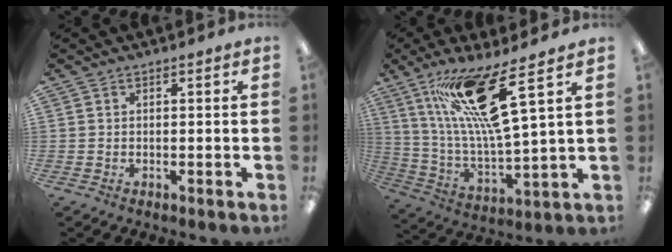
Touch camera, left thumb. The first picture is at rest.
{"total": 19.1, "force": [11.1, 3.8, 15.1], "torque": [-0.296, -0.038, 0.176]}